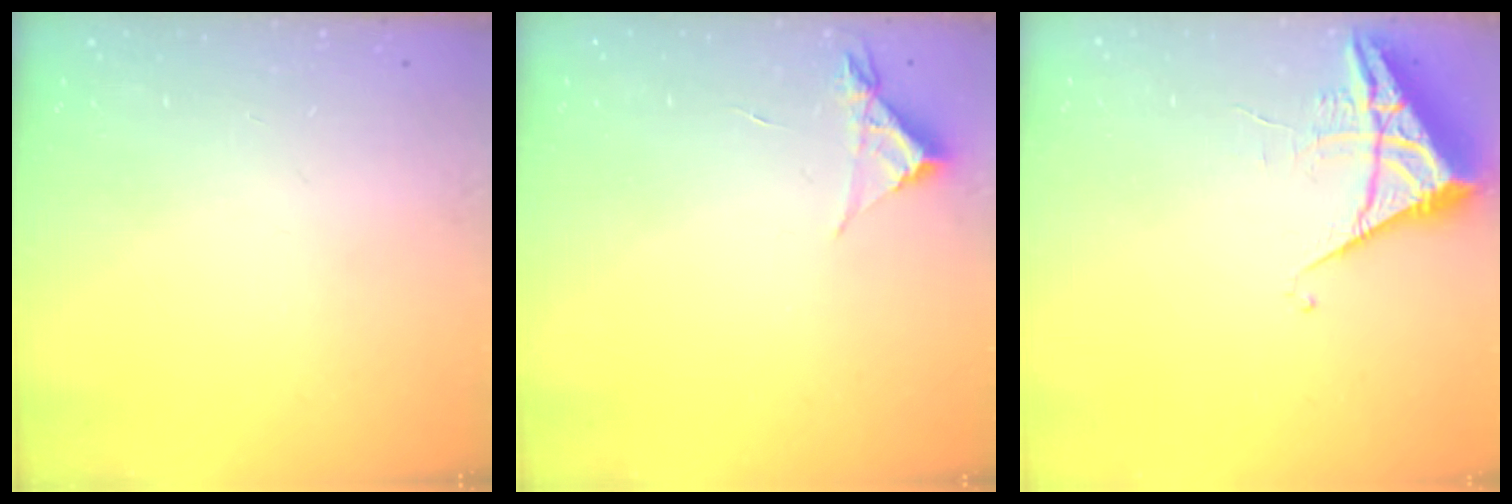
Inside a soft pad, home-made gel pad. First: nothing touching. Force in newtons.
{"total": 3.5, "press": 3.5, "slide": 0.4}
{"total": 6.1, "press": 6.1, "slide": 0.3}